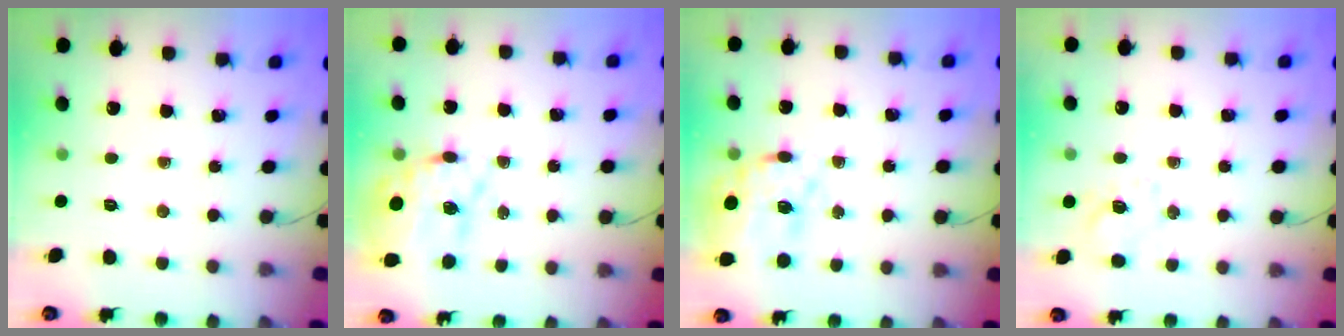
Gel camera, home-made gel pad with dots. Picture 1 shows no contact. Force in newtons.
{"total": 13.2, "press": 12.5, "slide": 4.5}
{"total": 12.0, "press": 11.3, "slide": 4.0}
{"total": 1.5, "press": 0.9, "slide": 1.1}